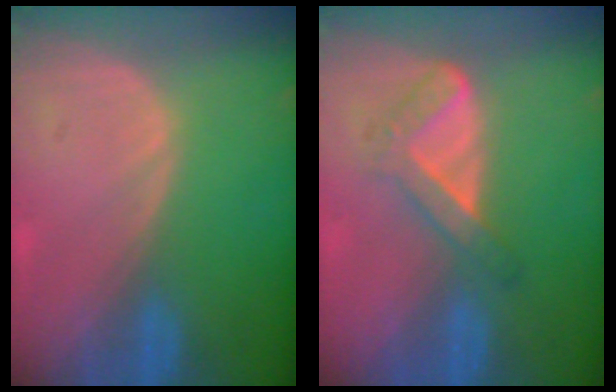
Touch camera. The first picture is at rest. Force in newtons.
{"total": 5.5, "press": 4.7, "slide": 2.9}